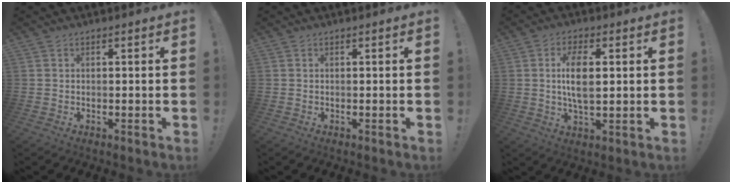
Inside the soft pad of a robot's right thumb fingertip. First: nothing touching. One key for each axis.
{"total": 0.0}
{"total": 9.2, "fx": 1.4, "fy": 4.1, "fz": 8.0, "tx": -0.131, "ty": -0.008, "tz": 0.018}